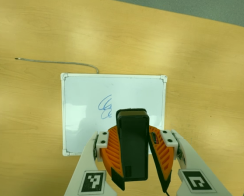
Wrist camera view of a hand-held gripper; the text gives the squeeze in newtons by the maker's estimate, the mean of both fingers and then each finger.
{"total": 9.6, "left": 9.2, "right": 10.0}